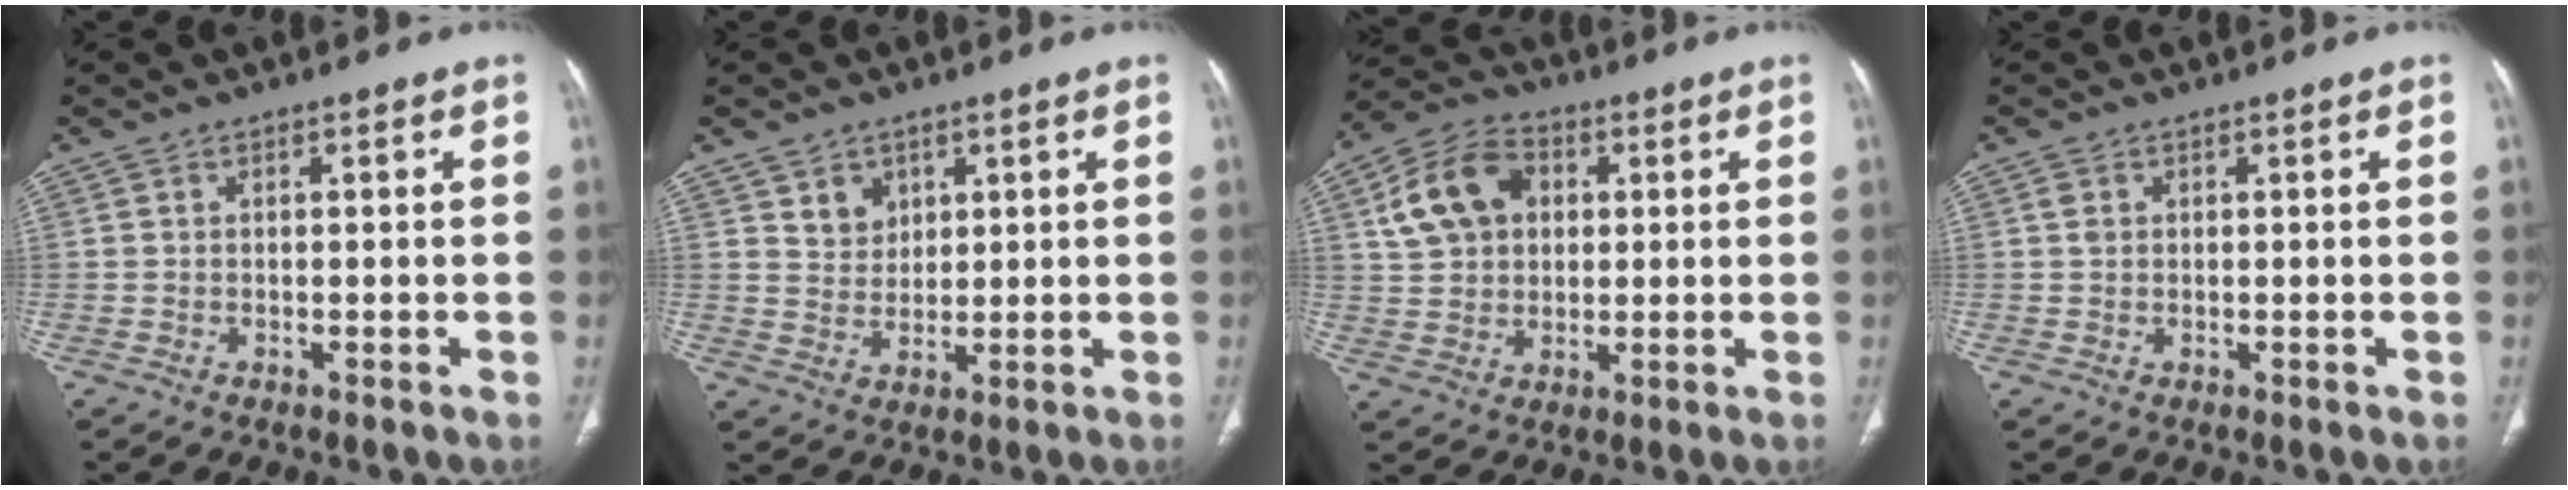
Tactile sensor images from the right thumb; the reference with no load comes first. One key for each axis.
{"total": 4.4, "fx": 2.5, "fy": 3.4, "fz": 1.3, "tx": -0.003, "ty": -0.021, "tz": 0.052}
{"total": 12.4, "fx": 3.4, "fy": 9.3, "fz": 7.5, "tx": -0.121, "ty": 0.012, "tz": 0.057}
{"total": 1.1, "fx": 0.3, "fy": 0.8, "fz": 0.6, "tx": -0.013, "ty": 0.003, "tz": 0.008}